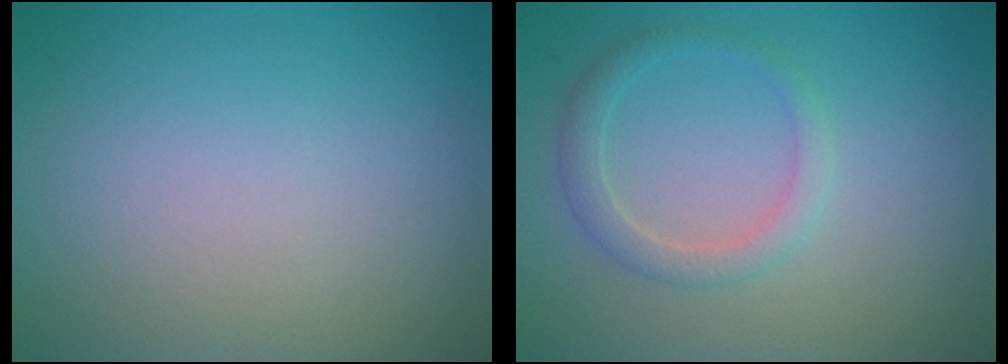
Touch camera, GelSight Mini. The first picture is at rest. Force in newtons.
{"total": 2.0, "press": 2.0, "slide": 0.0}